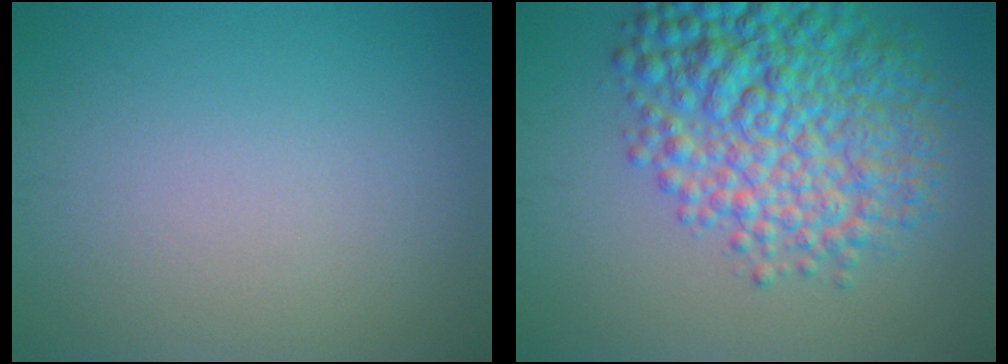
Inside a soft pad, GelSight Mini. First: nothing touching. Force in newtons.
{"total": 9.5, "press": 9.5, "slide": 0.2}